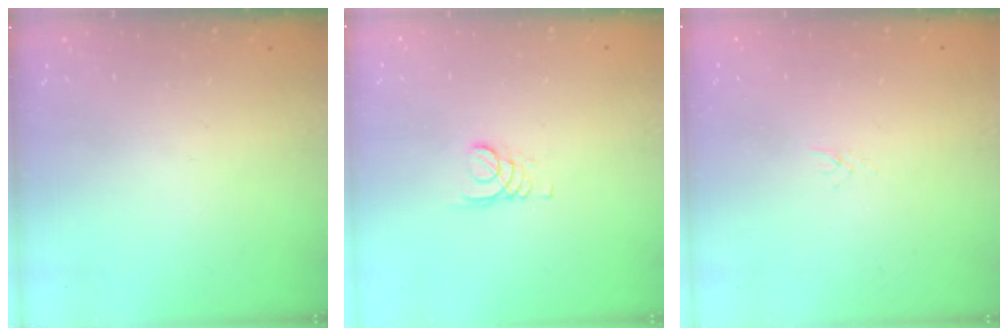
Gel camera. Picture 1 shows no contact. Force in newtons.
{"total": 2.1, "press": 2.1, "slide": 0.1}
{"total": 1.0, "press": 1.0, "slide": 0.3}